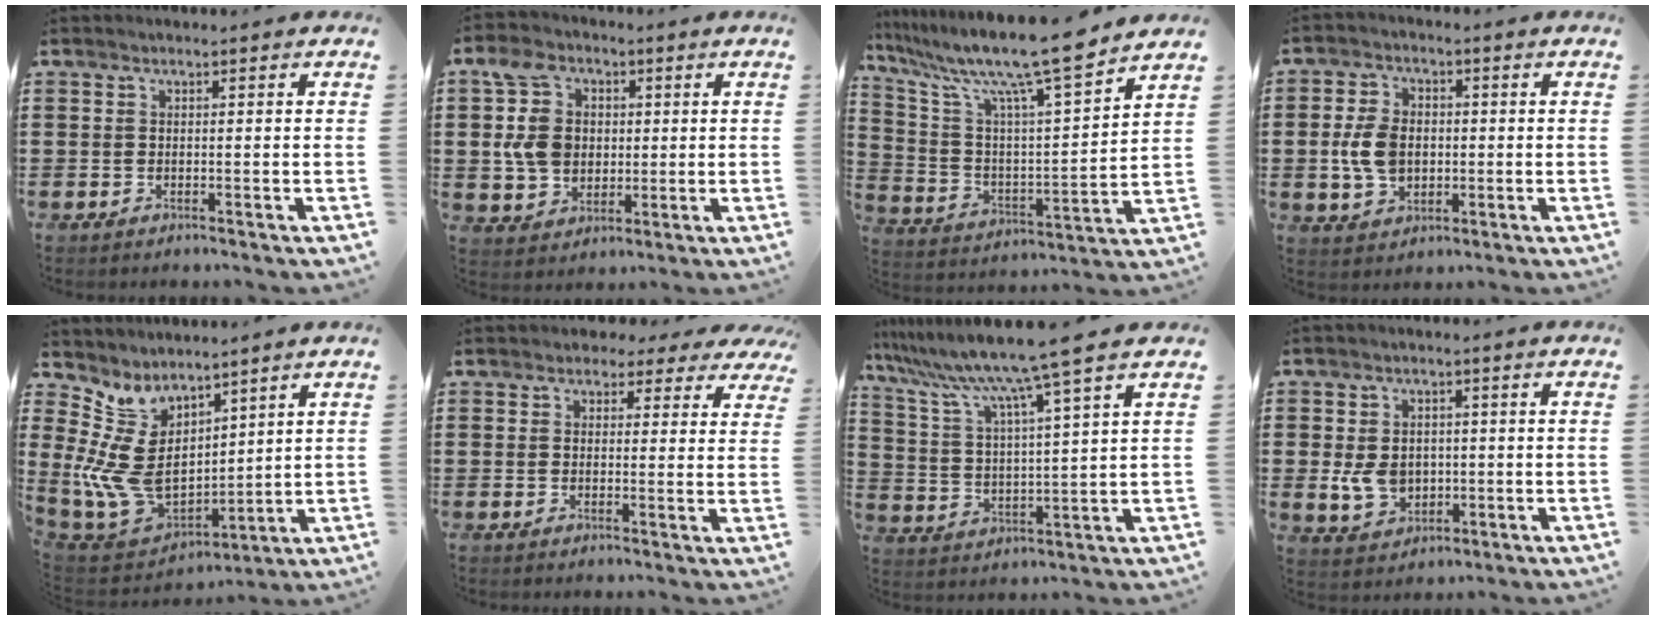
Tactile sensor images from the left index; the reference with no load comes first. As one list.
[{"total": 9.4, "force": [1.3, 7.8, 5.1], "torque": [-0.145, 0.018, 0.022]}, {"total": 12.6, "force": [10.3, 0.4, 7.2], "torque": [-0.170, -0.069, 0.167]}, {"total": 6.7, "force": [-0.3, 4.7, 4.9], "torque": [-0.124, 0.005, -0.013]}, {"total": 10.6, "force": [3.5, 7.3, 6.9], "torque": [-0.209, -0.044, 0.070]}, {"total": 2.3, "force": [1.7, 1.4, 0.7], "torque": [-0.015, 0.002, 0.029]}, {"total": 9.7, "force": [7.8, -1.4, 5.5], "torque": [-0.137, -0.049, 0.122]}, {"total": 5.4, "force": [-0.4, 4.4, 3.1], "torque": [-0.065, 0.005, -0.010]}]